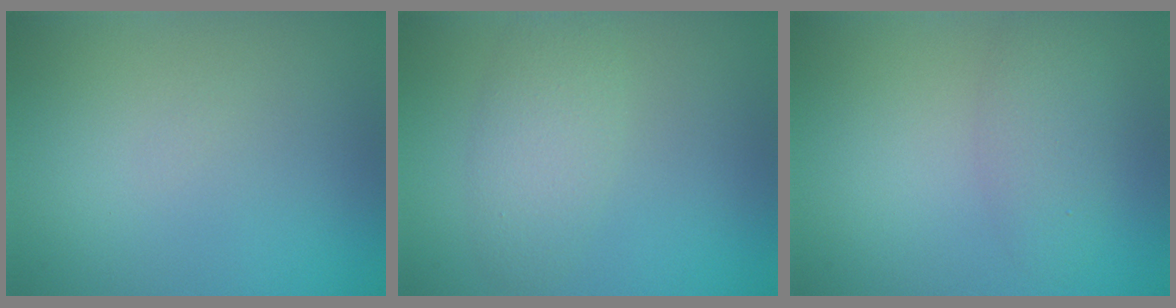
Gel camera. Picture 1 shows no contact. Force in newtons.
{"total": 3.2, "press": 3.2, "slide": 0.1}
{"total": 1.8, "press": 1.8, "slide": 0.2}